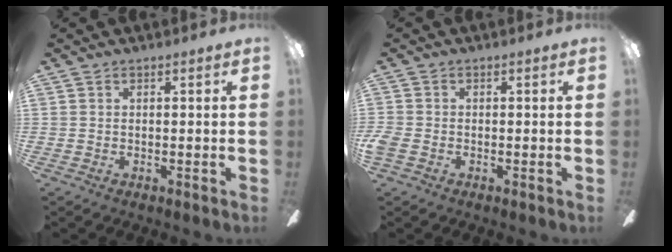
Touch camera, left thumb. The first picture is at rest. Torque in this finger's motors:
{"motor_torque": [-0.17, 0.21, 0.02, 0.00, 0.08]}